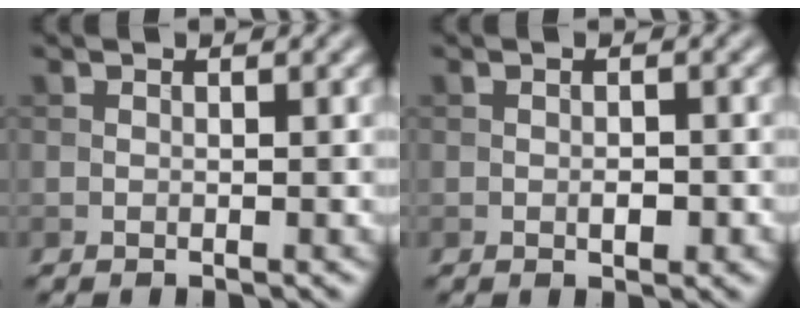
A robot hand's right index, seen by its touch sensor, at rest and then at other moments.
{"total": 1.7, "force": [-0.4, 0.7, 1.4], "torque": [-0.024, 0.000, -0.007]}